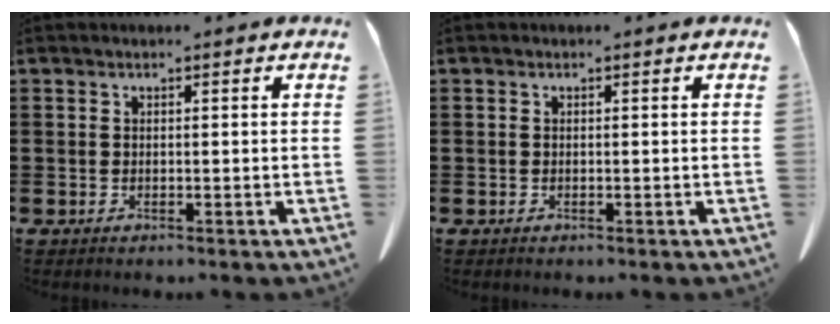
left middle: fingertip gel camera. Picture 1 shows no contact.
{"total": 0.0}